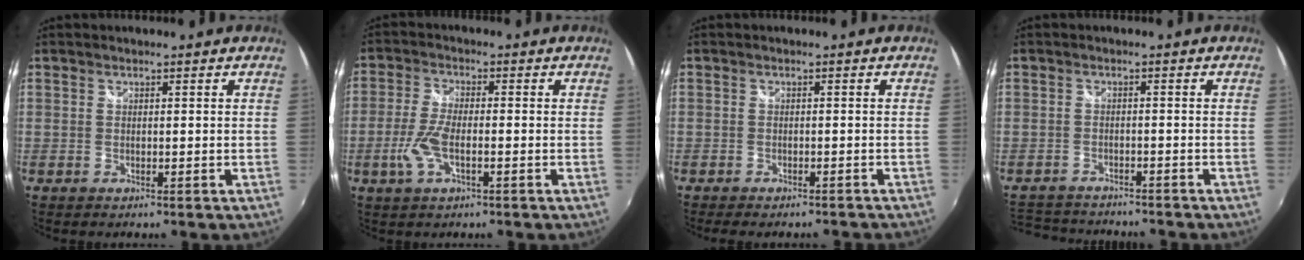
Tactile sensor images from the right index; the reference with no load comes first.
{"total": 7.0, "force": [-2.0, 2.5, 6.2], "torque": [-0.139, -0.002, -0.042]}
{"total": 7.3, "force": [-6.4, 1.7, 3.1], "torque": [-0.068, -0.018, -0.086]}
{"total": 8.1, "force": [-7.2, 3.0, 1.9], "torque": [-0.064, 0.009, -0.117]}